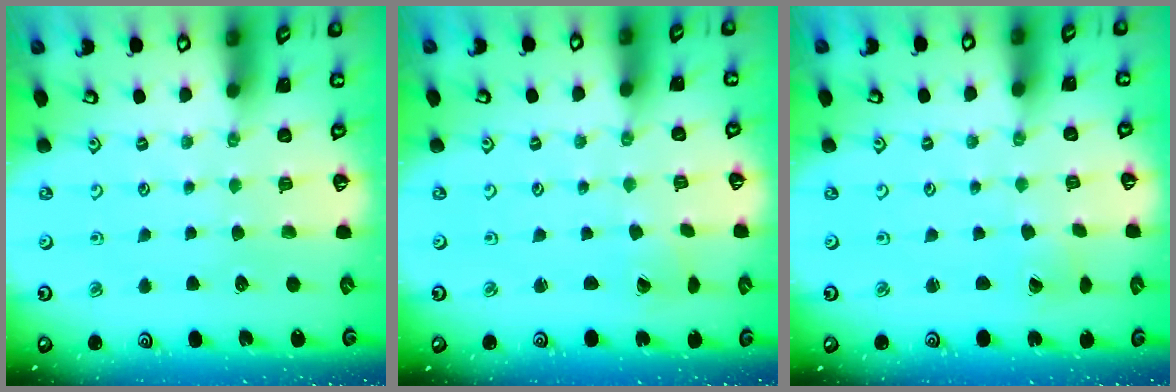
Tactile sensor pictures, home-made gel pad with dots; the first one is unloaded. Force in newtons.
{"total": 0.0}
{"total": 1.3, "press": 1.2, "slide": 0.4}